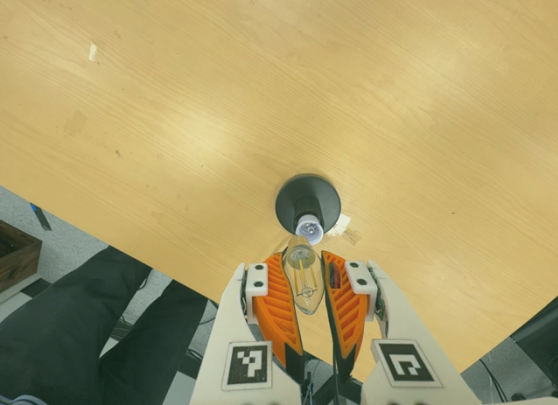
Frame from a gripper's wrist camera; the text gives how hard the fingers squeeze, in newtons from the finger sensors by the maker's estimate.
{"total": 20.6, "left": 25.8, "right": 15.4}